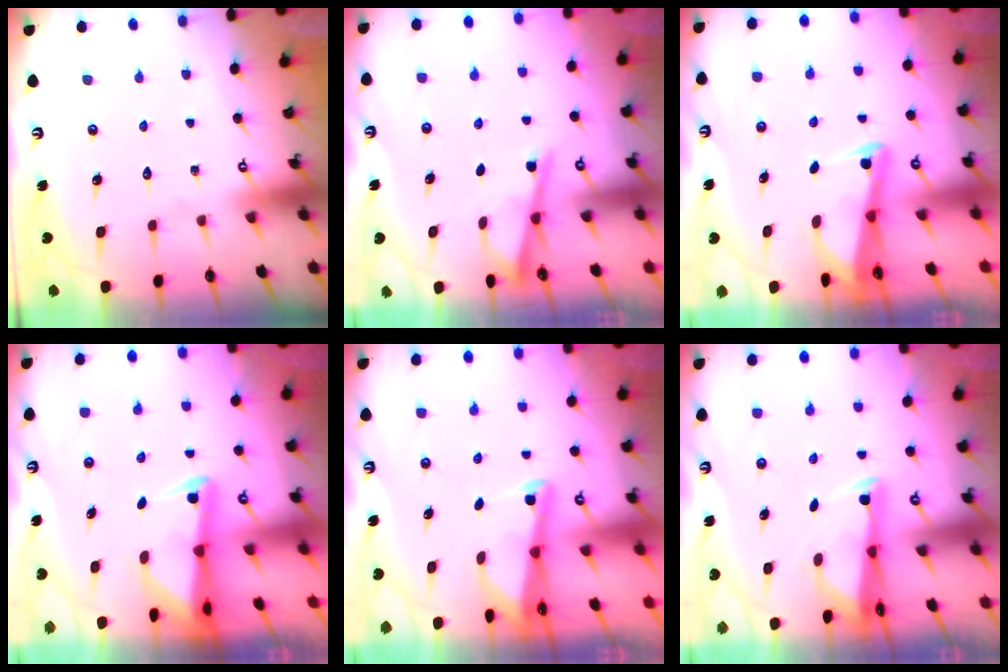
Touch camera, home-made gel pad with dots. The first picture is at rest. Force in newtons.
{"total": 2.8, "press": 2.8, "slide": 0.3}
{"total": 2.5, "press": 2.5, "slide": 0.2}
{"total": 2.5, "press": 2.5, "slide": 0.5}
{"total": 2.3, "press": 2.3, "slide": 0.3}
{"total": 2.7, "press": 2.6, "slide": 0.7}